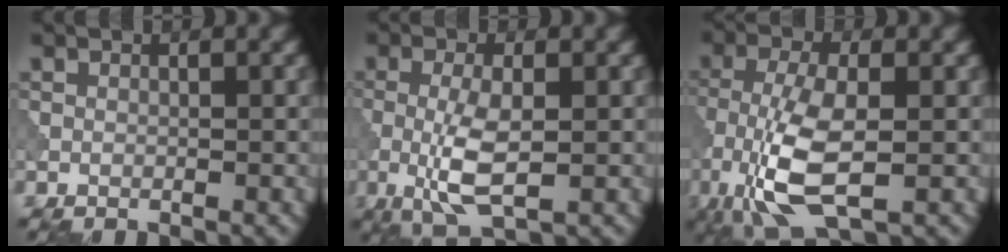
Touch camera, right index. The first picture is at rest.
{"total": 4.9, "force": [-0.8, 1.5, 4.6], "torque": [-0.102, -0.006, -0.015]}
{"total": 8.1, "force": [-2.9, 3.1, 7.0], "torque": [-0.158, -0.005, -0.059]}